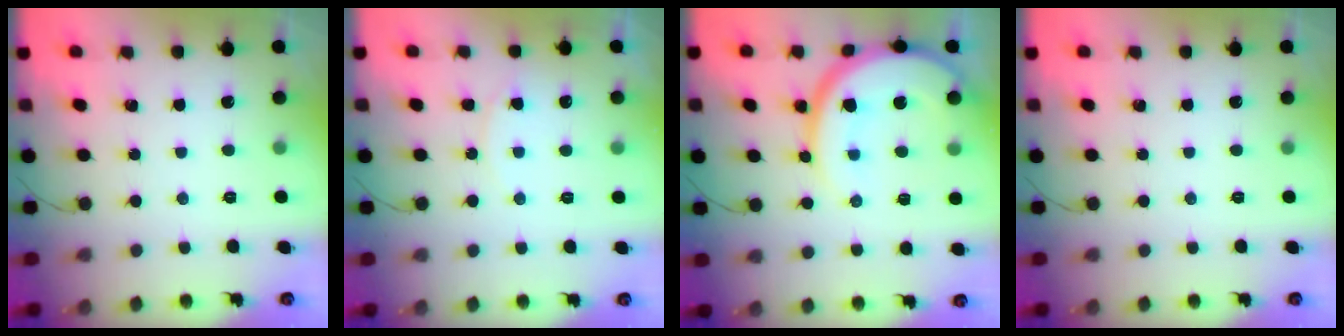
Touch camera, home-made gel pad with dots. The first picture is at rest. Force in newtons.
{"total": 5.8, "press": 5.8, "slide": 0.6}
{"total": 16.3, "press": 16.2, "slide": 1.3}
{"total": 0.0}